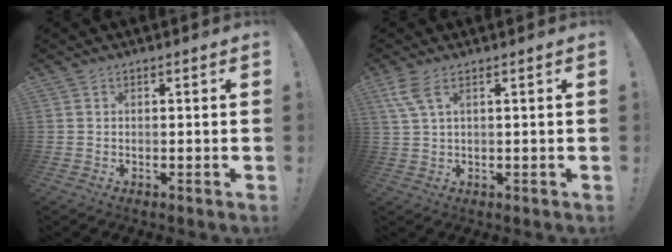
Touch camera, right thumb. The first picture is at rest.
{"total": 5.1, "force": [2.7, 1.3, 4.1], "torque": [-0.087, -0.002, 0.051]}